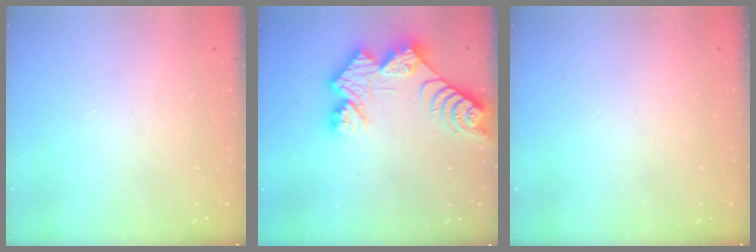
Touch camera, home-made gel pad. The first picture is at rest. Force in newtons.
{"total": 11.5, "press": 11.4, "slide": 1.0}
{"total": 0.0}